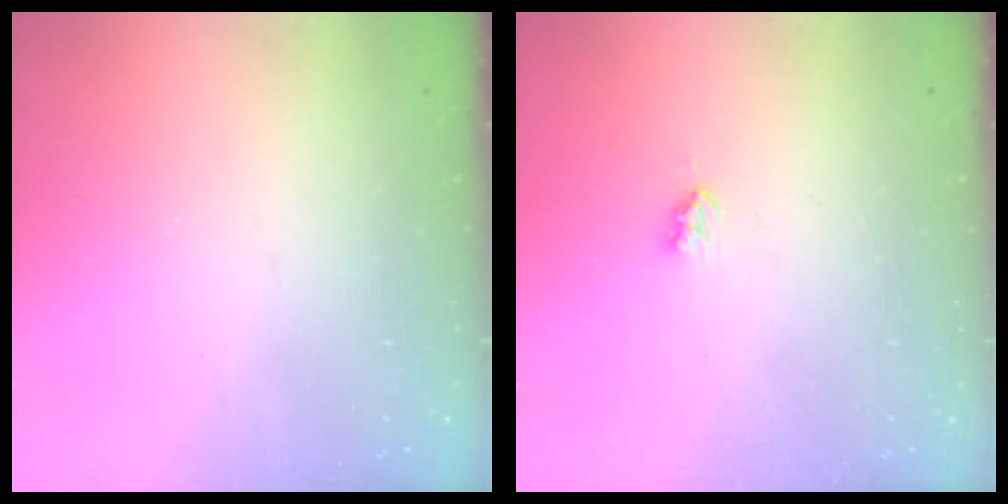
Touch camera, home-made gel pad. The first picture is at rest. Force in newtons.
{"total": 2.6, "press": 2.5, "slide": 0.4}